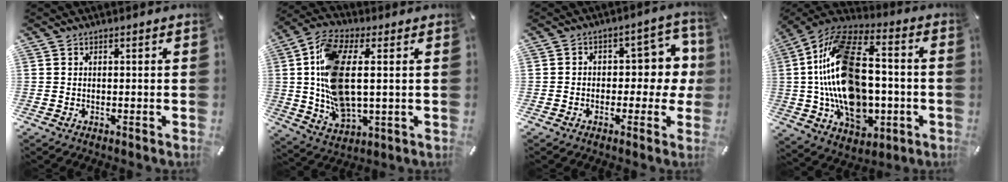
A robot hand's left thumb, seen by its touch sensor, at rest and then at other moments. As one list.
[{"total": 15.6, "force": [1.8, 7.8, 13.4], "torque": [-0.293, -0.006, 0.035]}, {"total": 8.6, "force": [-0.3, 5.6, 6.5], "torque": [-0.086, 0.007, -0.007]}, {"total": 23.9, "force": [-1.4, 16.1, 17.6], "torque": [-0.339, 0.010, -0.015]}]